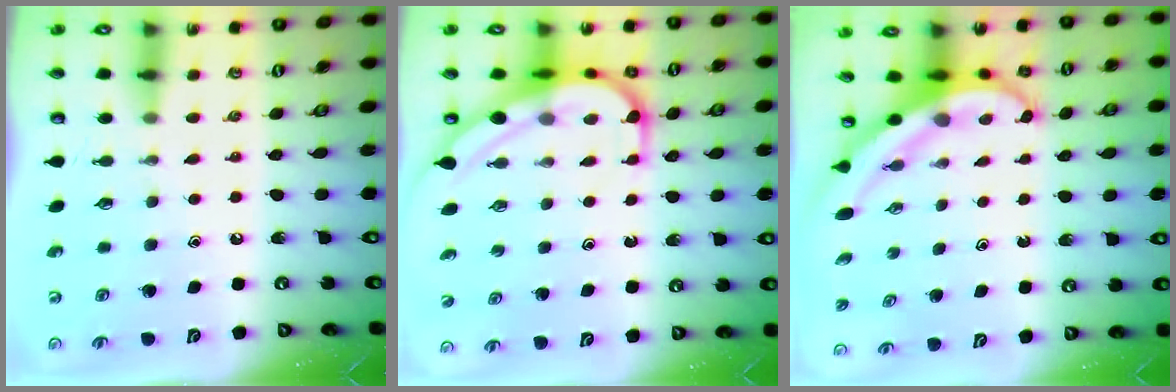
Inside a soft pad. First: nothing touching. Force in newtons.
{"total": 8.4, "press": 8.4, "slide": 0.8}
{"total": 5.8, "press": 5.8, "slide": 0.8}